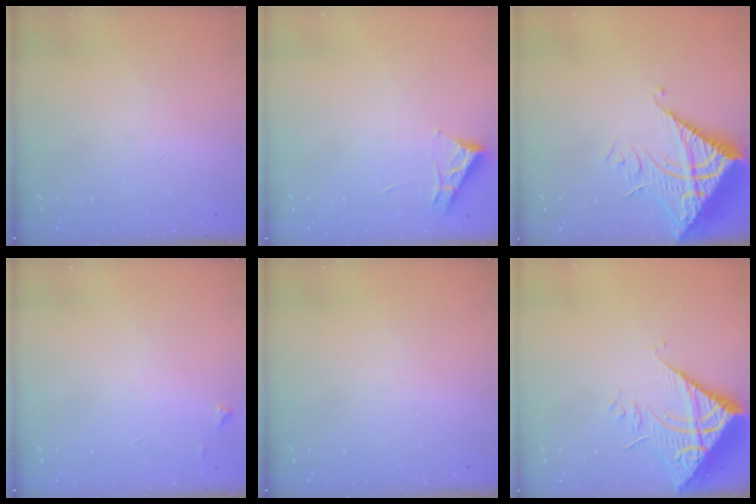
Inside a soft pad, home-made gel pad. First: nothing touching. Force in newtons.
{"total": 3.4, "press": 3.3, "slide": 0.5}
{"total": 11.5, "press": 11.5, "slide": 1.2}
{"total": 3.6, "press": 3.6, "slide": 0.5}
{"total": 0.0}
{"total": 9.3, "press": 9.2, "slide": 1.2}